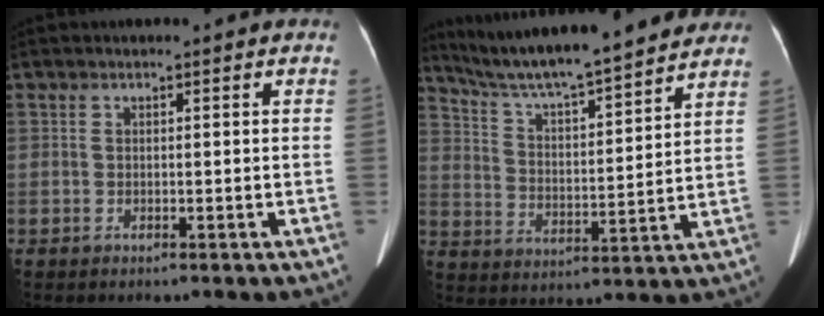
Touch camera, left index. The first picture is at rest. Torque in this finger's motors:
{"motor_torque": [0.77, -1.01, 0.10, 0.07]}